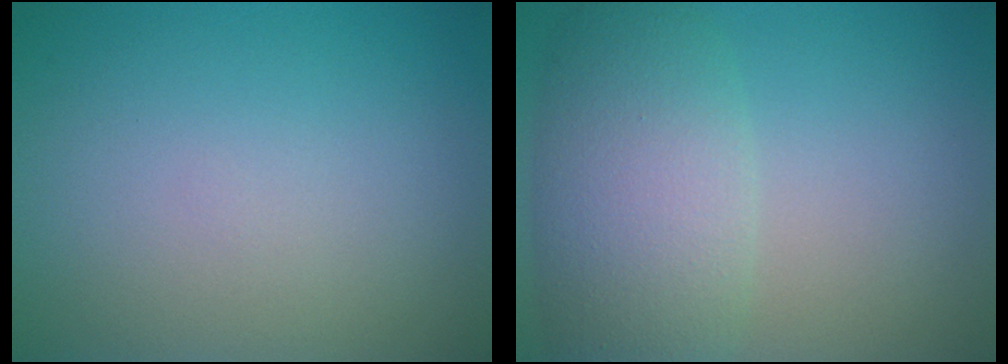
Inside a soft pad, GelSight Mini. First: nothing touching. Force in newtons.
{"total": 6.3, "press": 6.3, "slide": 0.4}